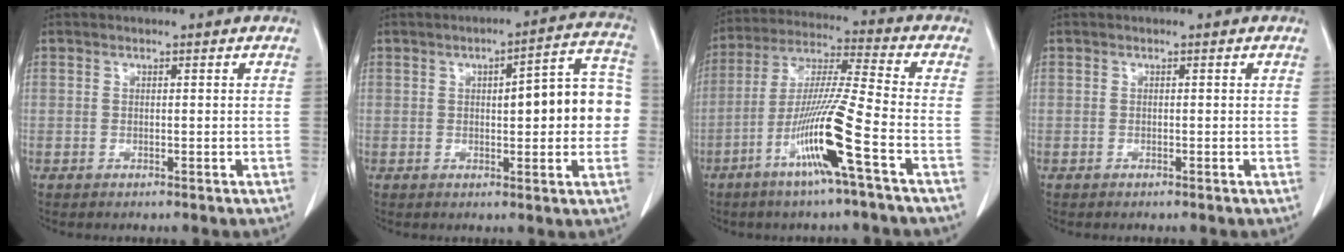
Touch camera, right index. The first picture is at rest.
{"total": 11.5, "force": [0.3, 3.0, 11.1], "torque": [-0.133, 0.035, 0.003]}
{"total": 13.1, "force": [-5.7, -1.3, 11.8], "torque": [-0.231, -0.009, -0.112]}
{"total": 0.0}